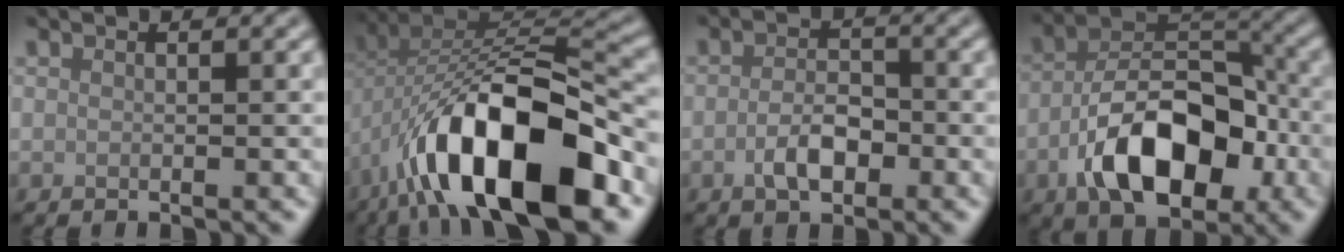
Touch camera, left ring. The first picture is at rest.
{"total": 13.5, "force": [-6.5, 5.6, 10.5], "torque": [-0.165, 0.002, -0.109]}
{"total": 3.0, "force": [-1.2, 1.5, 2.3], "torque": [-0.042, 0.003, -0.024]}
{"total": 10.3, "force": [-4.3, 5.6, 7.5], "torque": [-0.129, 0.006, -0.076]}